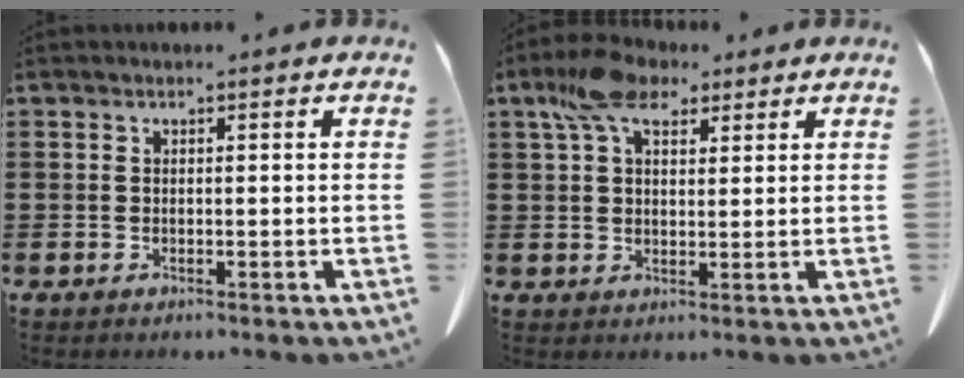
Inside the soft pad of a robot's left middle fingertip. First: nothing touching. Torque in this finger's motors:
{"motor_torque": [1.22, -0.68, 0.43, 0.08]}